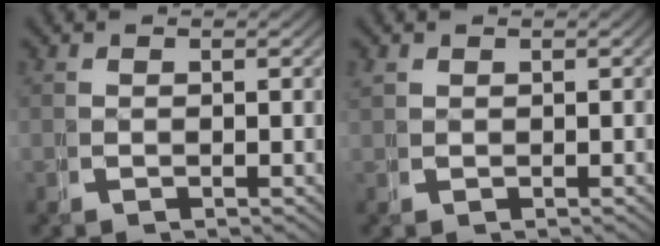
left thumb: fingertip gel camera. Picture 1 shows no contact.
{"total": 0.8, "force": [0.6, 0.5, 0.3], "torque": [-0.003, -0.001, 0.016]}